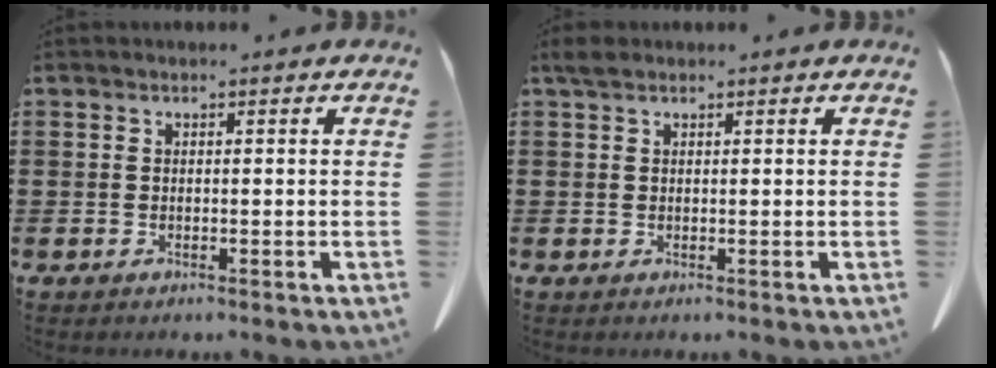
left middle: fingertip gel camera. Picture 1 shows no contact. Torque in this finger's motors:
{"motor_torque": [0.85, 0.94, 0.10, 0.05]}